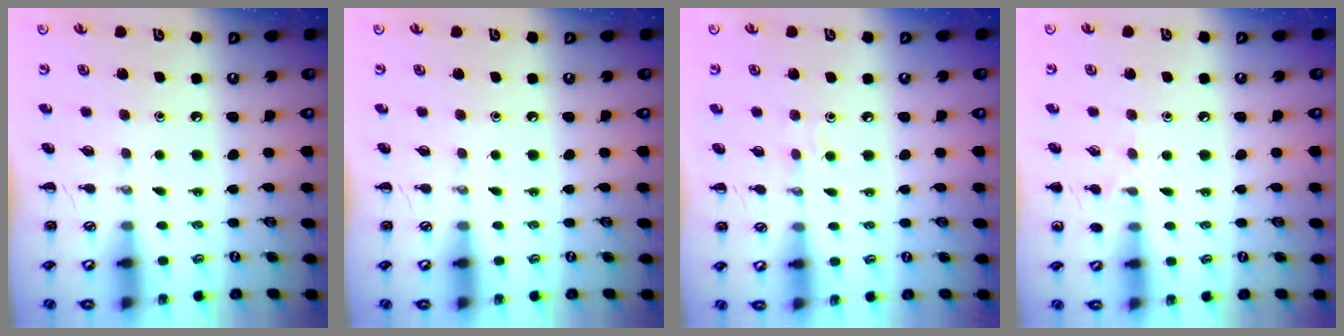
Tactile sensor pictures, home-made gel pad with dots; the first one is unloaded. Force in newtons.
{"total": 0.0}
{"total": 3.6, "press": 3.5, "slide": 1.0}
{"total": 5.5, "press": 5.4, "slide": 1.3}